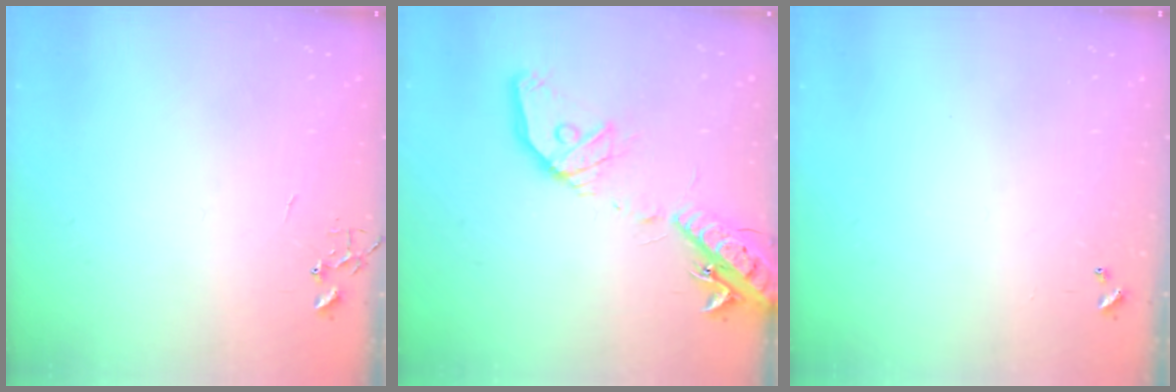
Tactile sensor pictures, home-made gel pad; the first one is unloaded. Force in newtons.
{"total": 20.1, "press": 19.7, "slide": 3.9}
{"total": 0.0}